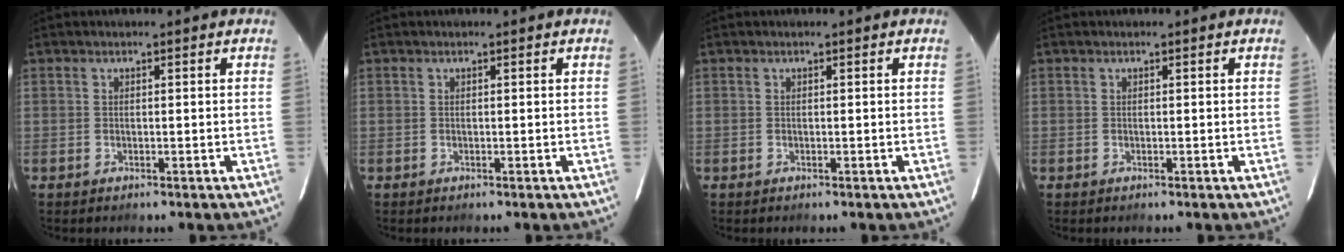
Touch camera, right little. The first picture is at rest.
{"total": 0.0}
{"total": 0.0}
{"total": 0.0}